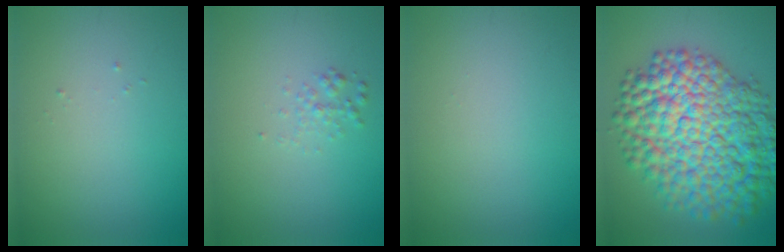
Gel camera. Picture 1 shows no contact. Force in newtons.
{"total": 1.0, "press": 1.0, "slide": 0.0}
{"total": 0.0}
{"total": 13.4, "press": 13.4, "slide": 0.3}